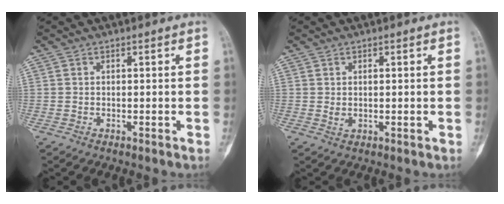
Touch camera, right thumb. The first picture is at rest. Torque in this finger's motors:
{"motor_torque": [-0.18, 0.67, 0.20, -0.01, 0.16]}